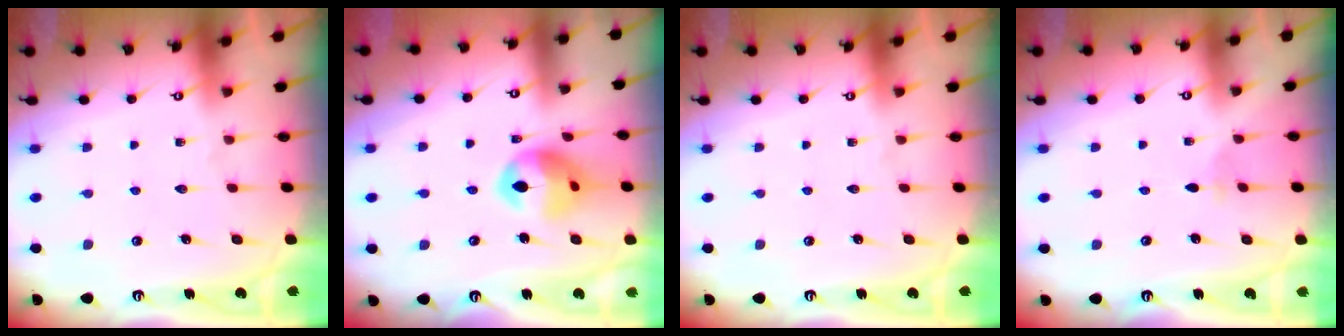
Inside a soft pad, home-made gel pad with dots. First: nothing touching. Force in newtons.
{"total": 12.2, "press": 12.1, "slide": 1.4}
{"total": 0.0}
{"total": 1.6, "press": 1.6, "slide": 0.4}